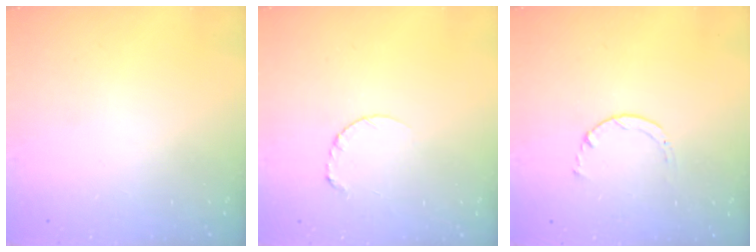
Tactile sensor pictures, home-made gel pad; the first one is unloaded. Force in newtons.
{"total": 3.9, "press": 3.9, "slide": 0.3}
{"total": 1.7, "press": 1.6, "slide": 0.2}